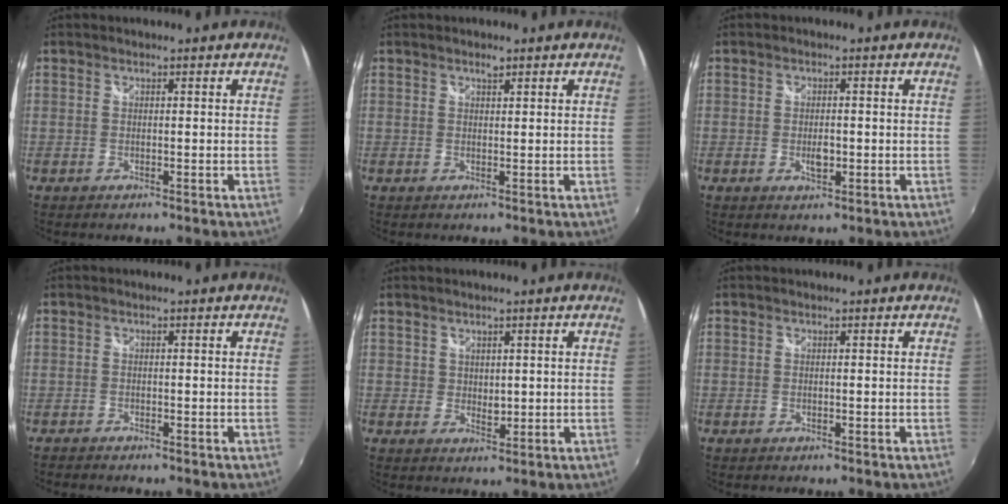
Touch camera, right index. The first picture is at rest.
{"total": 1.0, "force": [0.7, 0.4, 0.6], "torque": [-0.008, 0.003, 0.012]}
{"total": 2.7, "force": [-0.5, 1.4, 2.3], "torque": [-0.038, -0.003, -0.008]}
{"total": 1.7, "force": [-1.6, 0.3, 0.2], "torque": [-0.014, -0.010, -0.032]}
{"total": 2.2, "force": [1.0, 1.7, 1.0], "torque": [-0.011, -0.001, 0.019]}
{"total": 0.0}